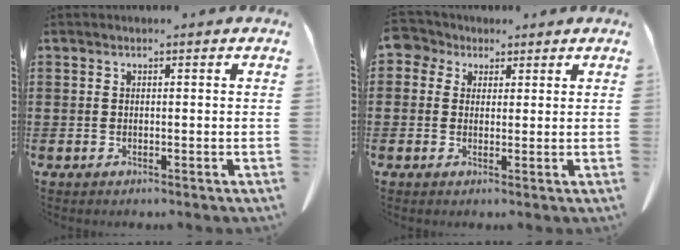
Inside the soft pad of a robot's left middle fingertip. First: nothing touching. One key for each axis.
{"total": 3.1, "fx": 1.8, "fy": 2.4, "fz": 0.7, "tx": -0.029, "ty": 0.011, "tz": 0.032}